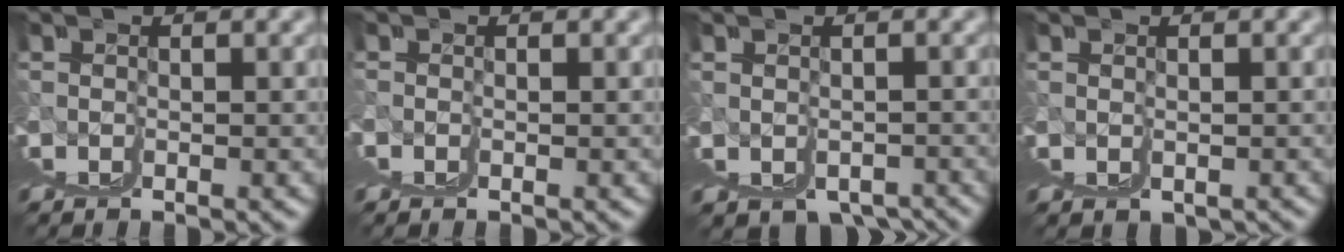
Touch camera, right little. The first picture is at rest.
{"total": 0.9, "force": [0.6, -0.4, -0.5], "torque": [0.012, 0.004, 0.008]}
{"total": 3.6, "force": [-1.6, 2.4, 2.2], "torque": [-0.035, -0.019, -0.015]}
{"total": 0.9, "force": [-0.4, 0.8, 0.0], "torque": [0.003, -0.008, -0.004]}